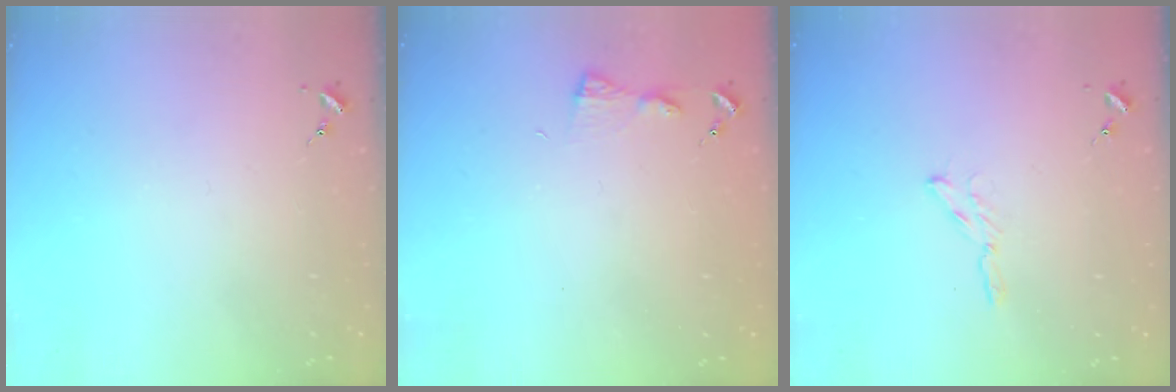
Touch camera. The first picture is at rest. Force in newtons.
{"total": 4.2, "press": 4.2, "slide": 0.5}
{"total": 2.9, "press": 2.9, "slide": 0.3}